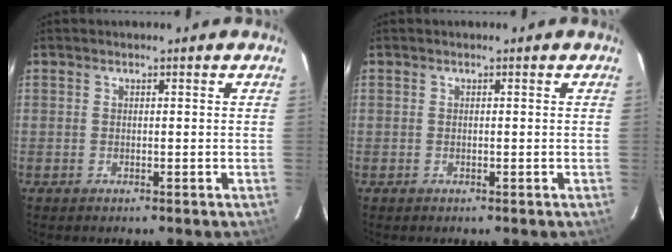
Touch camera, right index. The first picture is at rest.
{"total": 0.0}